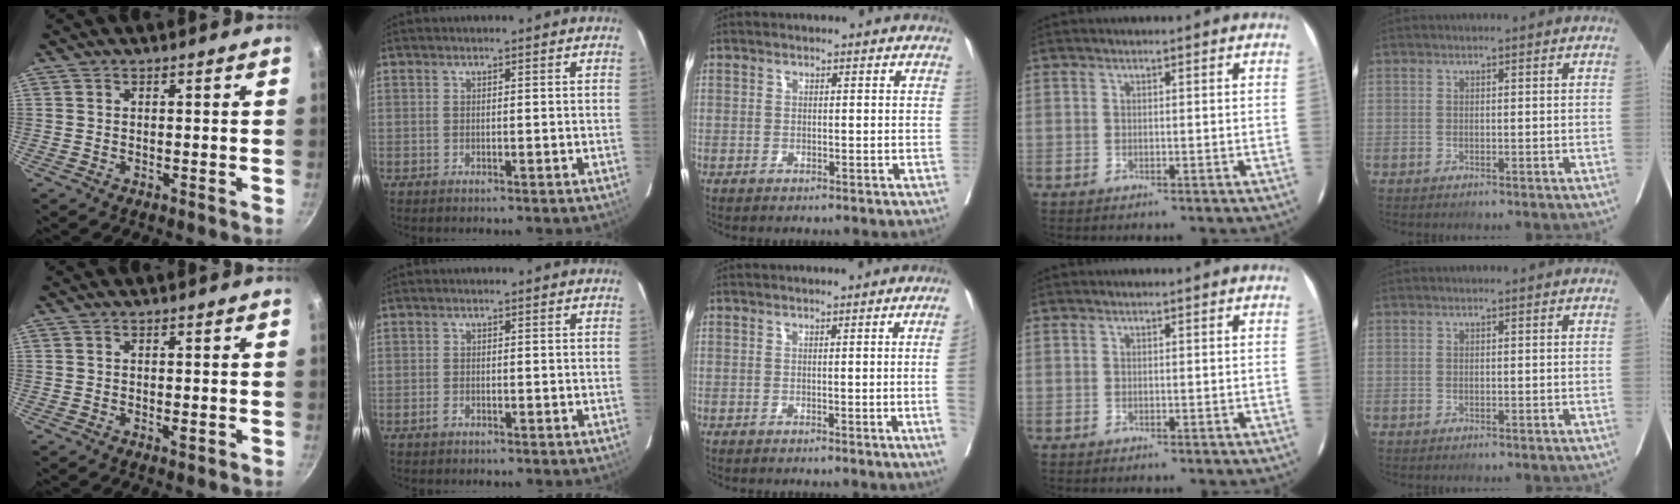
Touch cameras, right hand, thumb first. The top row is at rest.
{"thumb": {"total": 1.0, "force": [-0.3, 0.5, 0.8], "torque": [-0.009, -0.001, -0.005]}, "index": {"total": 0.8, "force": [-0.5, 0.4, 0.4], "torque": [-0.012, -0.001, -0.005]}, "middle": {"total": 3.8, "force": [-0.5, -1.4, 3.5], "torque": [-0.038, -0.008, -0.005]}}